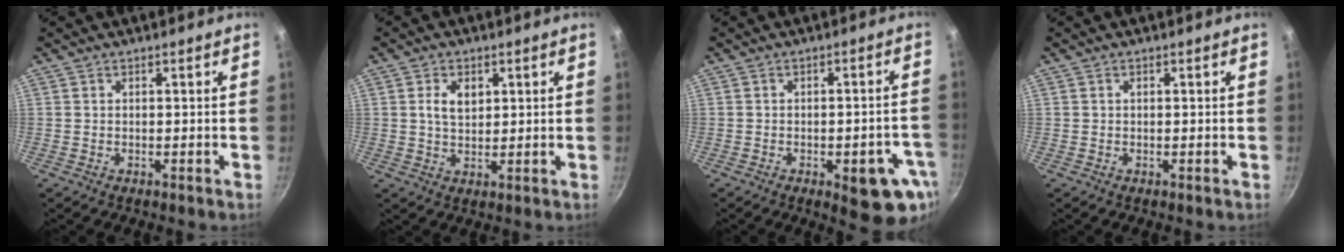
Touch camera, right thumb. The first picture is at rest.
{"total": 4.6, "force": [1.4, 2.9, 3.3], "torque": [-0.048, -0.005, 0.028]}
{"total": 10.9, "force": [-4.5, 3.9, 9.2], "torque": [-0.091, 0.024, -0.047]}
{"total": 0.0}